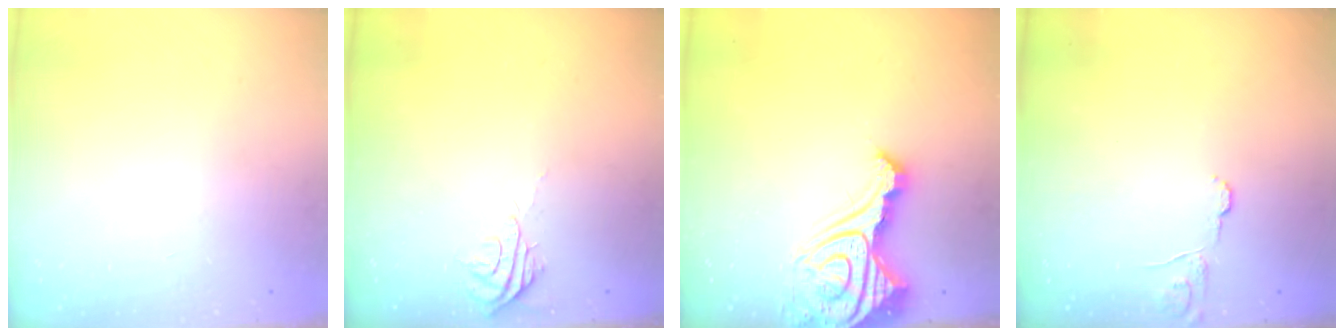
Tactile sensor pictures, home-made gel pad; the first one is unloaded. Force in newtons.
{"total": 6.0, "press": 5.9, "slide": 0.6}
{"total": 19.7, "press": 19.6, "slide": 2.0}
{"total": 6.0, "press": 6.0, "slide": 0.4}